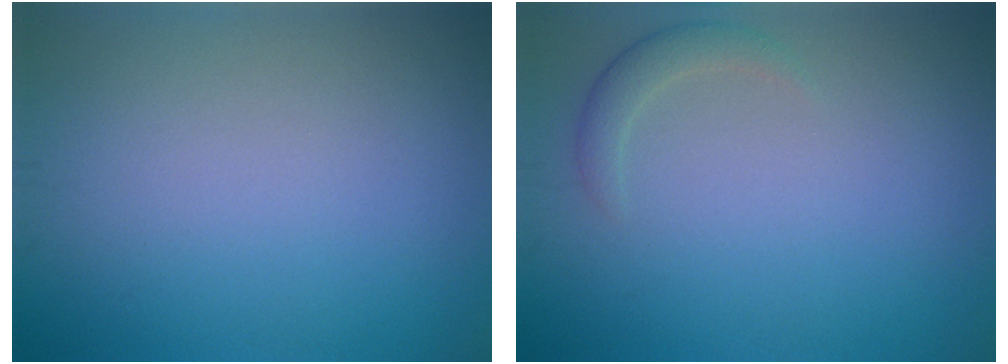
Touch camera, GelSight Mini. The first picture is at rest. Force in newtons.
{"total": 1.6, "press": 1.6, "slide": 0.1}